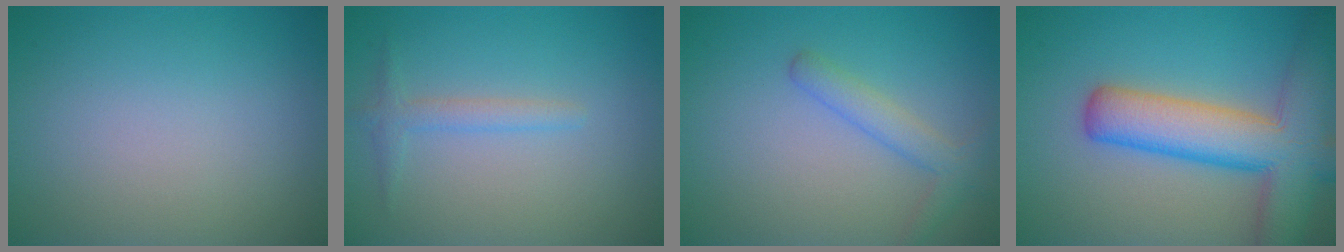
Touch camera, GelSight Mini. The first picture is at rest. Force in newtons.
{"total": 1.6, "press": 1.6, "slide": 0.1}
{"total": 2.4, "press": 2.4, "slide": 0.1}
{"total": 9.6, "press": 9.6, "slide": 0.5}